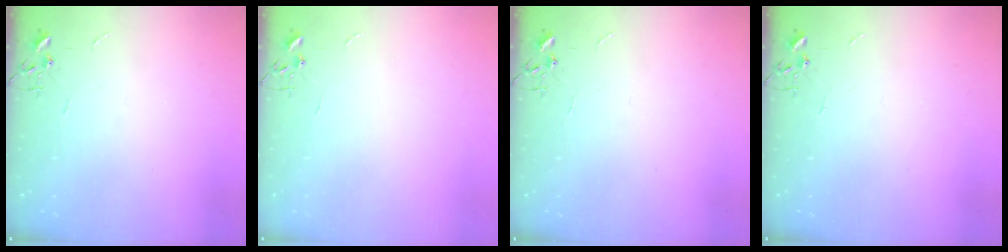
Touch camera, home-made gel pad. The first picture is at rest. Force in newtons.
{"total": 0.0}
{"total": 0.0}
{"total": 0.0}